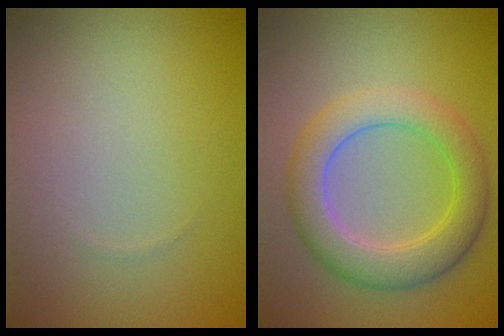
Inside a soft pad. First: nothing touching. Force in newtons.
{"total": 5.2, "press": 5.2, "slide": 0.3}